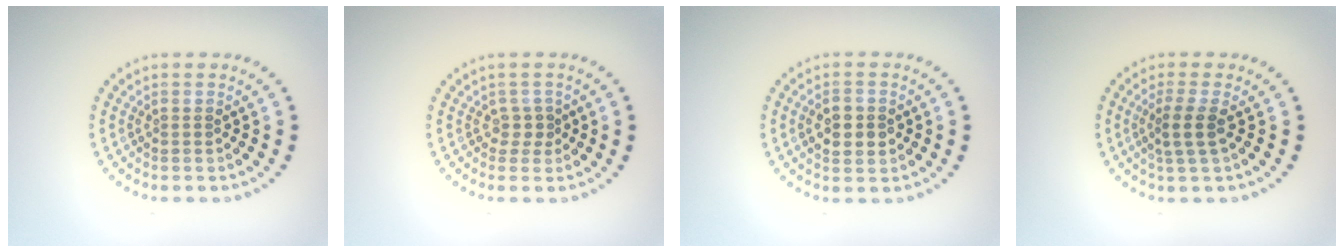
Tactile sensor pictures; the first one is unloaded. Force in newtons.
{"total": 1.3, "press": 0.9, "slide": 0.9}
{"total": 3.0, "press": 3.0, "slide": 0.1}
{"total": 2.2, "press": 1.9, "slide": 1.2}